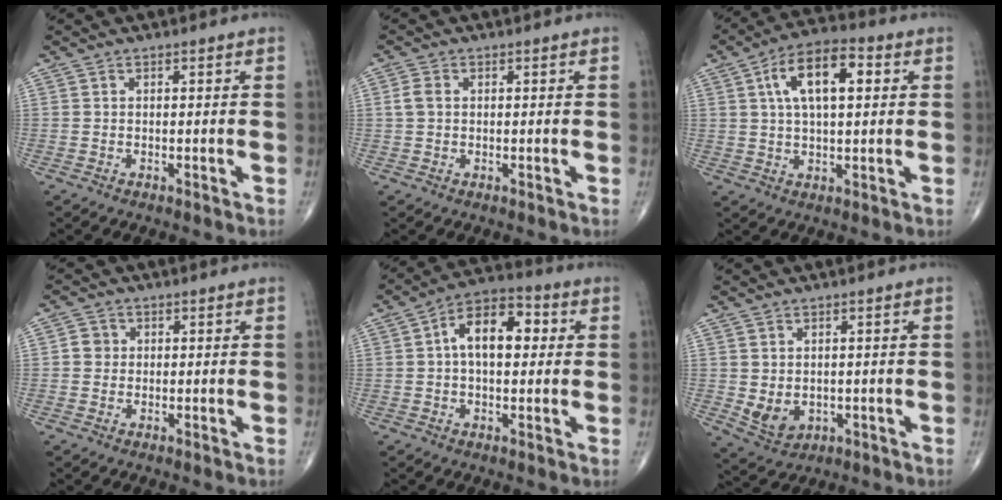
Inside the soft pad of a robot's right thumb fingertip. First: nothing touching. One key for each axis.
{"total": 2.3, "fx": 0.3, "fy": 1.7, "fz": 1.6, "tx": -0.037, "ty": 0.007, "tz": 0.005}
{"total": 12.1, "fx": 3.2, "fy": 5.5, "fz": 10.3, "tx": -0.170, "ty": 0.015, "tz": 0.049}
{"total": 2.4, "fx": 0.2, "fy": 2.3, "fz": 0.8, "tx": 0.002, "ty": 0.005, "tz": 0.001}
{"total": 11.3, "fx": 1.7, "fy": 6.4, "fz": 9.2, "tx": -0.131, "ty": 0.026, "tz": 0.017}
{"total": 5.0, "fx": -0.3, "fy": 3.8, "fz": 3.3, "tx": -0.047, "ty": -0.009, "tz": 0.013}